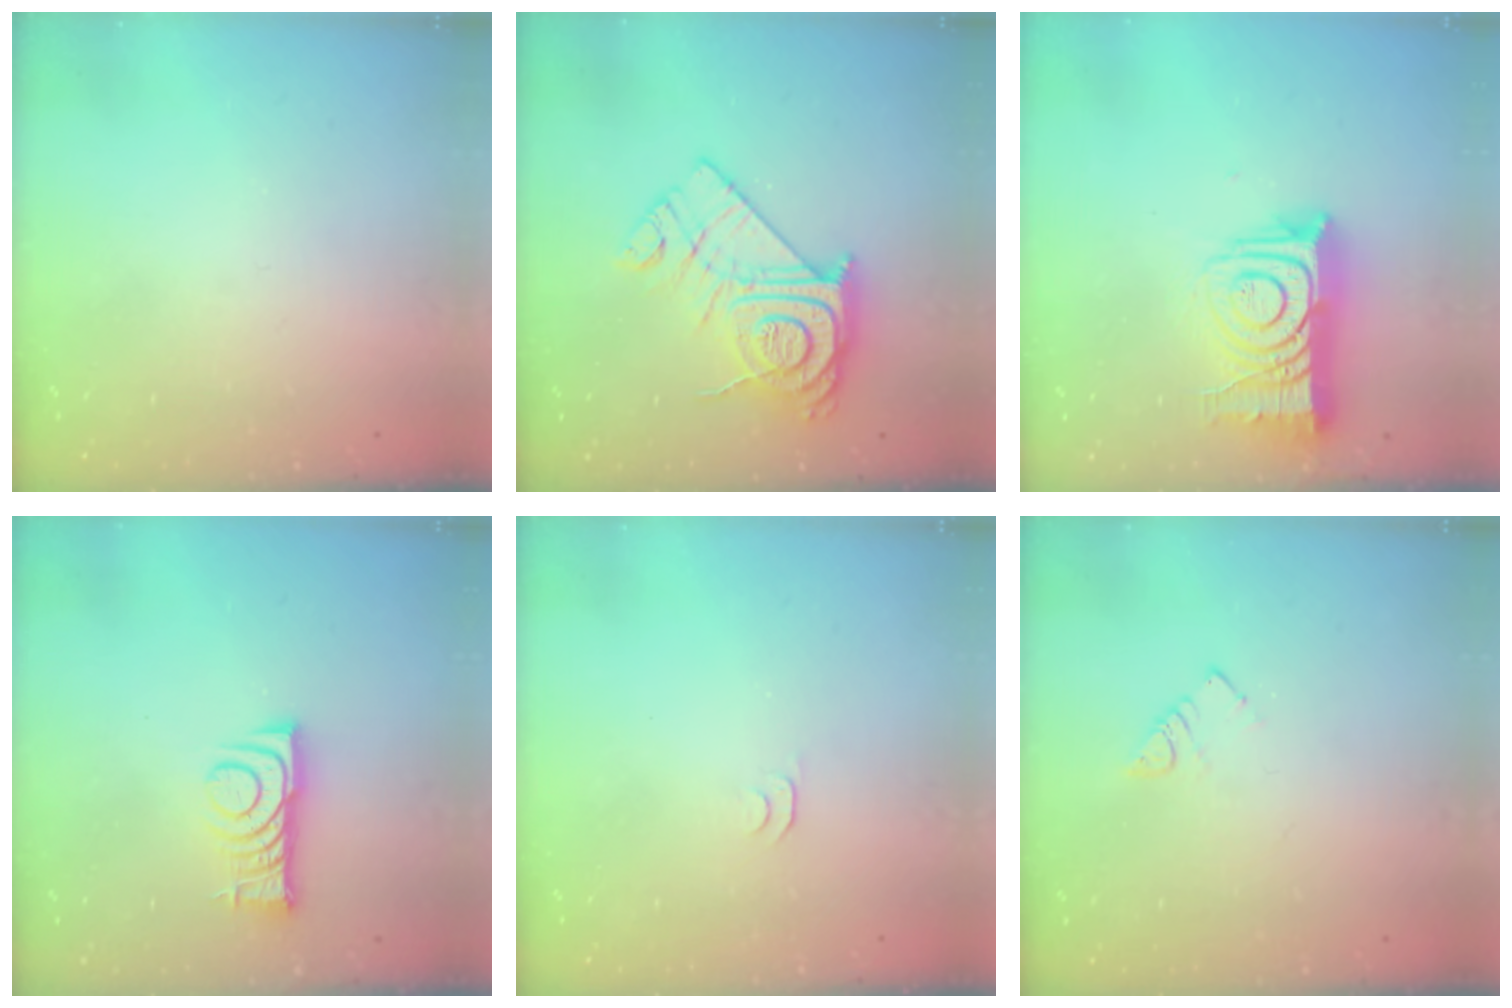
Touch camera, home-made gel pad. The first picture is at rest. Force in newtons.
{"total": 18.1, "press": 18.0, "slide": 1.5}
{"total": 14.2, "press": 14.2, "slide": 1.2}
{"total": 8.3, "press": 8.3, "slide": 0.8}
{"total": 3.5, "press": 3.4, "slide": 0.4}
{"total": 2.9, "press": 2.9, "slide": 0.5}